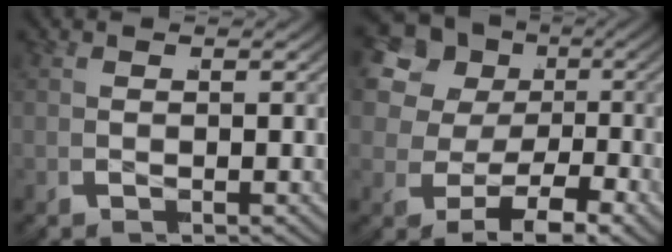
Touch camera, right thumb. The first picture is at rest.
{"total": 14.1, "force": [3.4, 10.5, 8.7], "torque": [-0.179, 0.007, 0.046]}